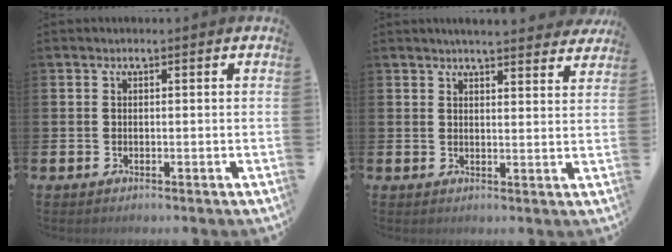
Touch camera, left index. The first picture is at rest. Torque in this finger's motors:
{"motor_torque": [0.18, -0.56, 0.63, 0.15]}